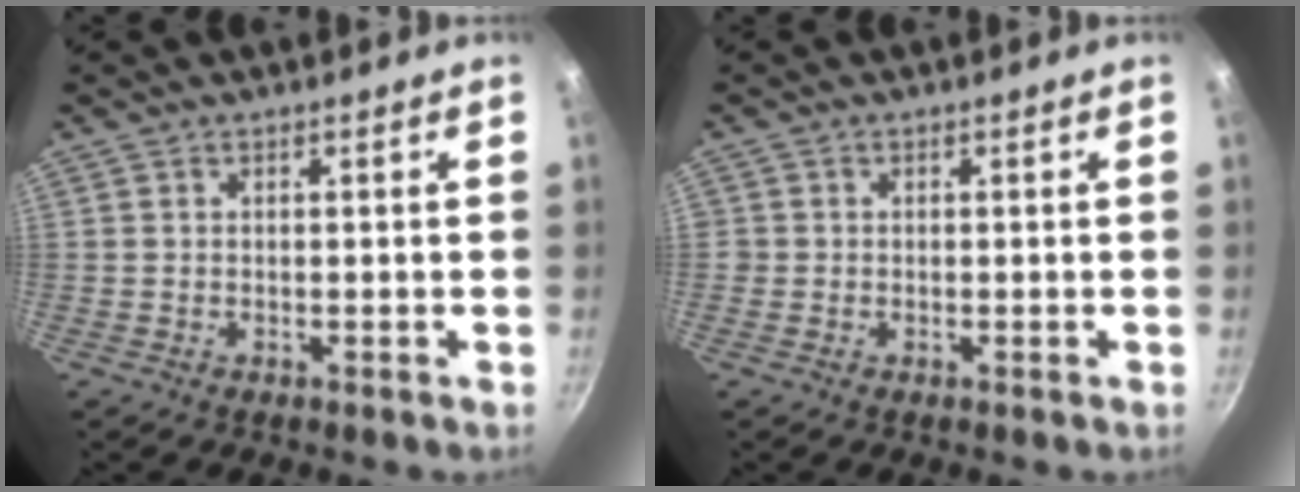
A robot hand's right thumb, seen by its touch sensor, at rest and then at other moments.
{"total": 0.9, "force": [-0.1, 0.9, 0.1], "torque": [0.001, 0.003, -0.005]}